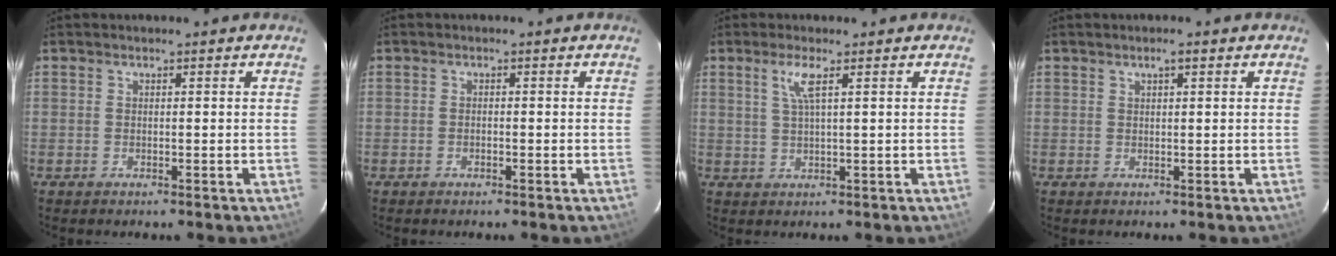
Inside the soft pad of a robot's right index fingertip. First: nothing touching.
{"total": 0.5, "force": [-0.4, 0.2, 0.2], "torque": [-0.004, 0.001, -0.010]}
{"total": 3.4, "force": [1.9, -0.5, 2.8], "torque": [-0.057, -0.005, 0.040]}
{"total": 1.4, "force": [0.8, 0.3, 1.1], "torque": [-0.019, 0.006, 0.013]}